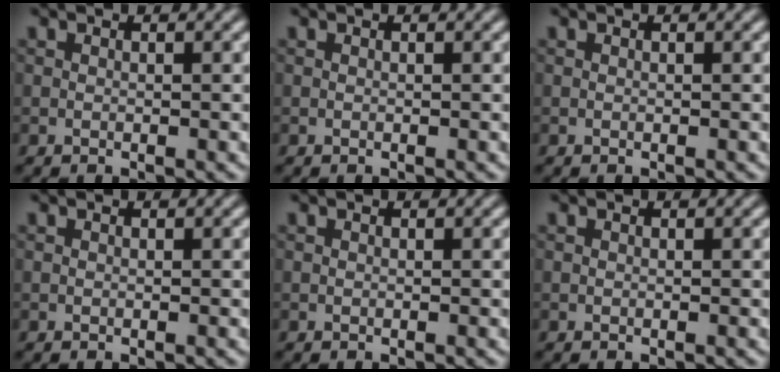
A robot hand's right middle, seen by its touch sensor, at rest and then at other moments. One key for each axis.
{"total": 0.0}
{"total": 0.0}
{"total": 0.0}
{"total": 0.0}
{"total": 0.0}